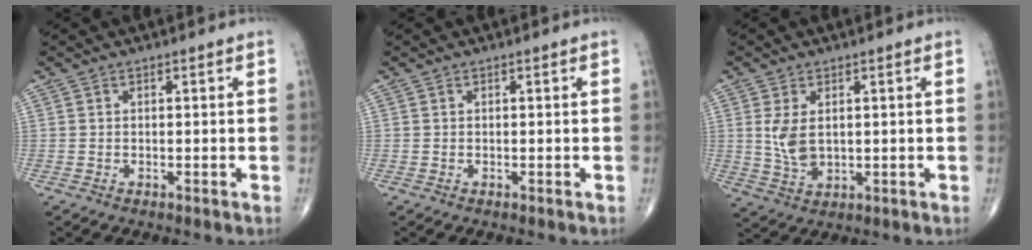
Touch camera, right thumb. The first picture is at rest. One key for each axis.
{"total": 0.0}
{"total": 5.7, "fx": 1.1, "fy": 3.4, "fz": 4.4, "tx": -0.084, "ty": -0.009, "tz": 0.030}